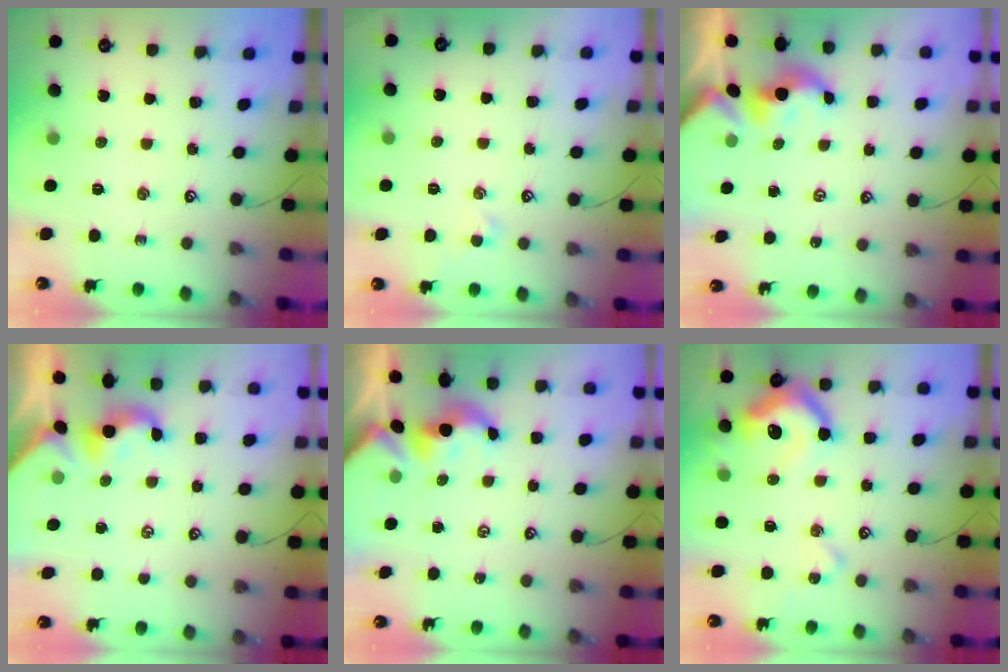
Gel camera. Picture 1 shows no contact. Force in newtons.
{"total": 0.8, "press": 0.7, "slide": 0.4}
{"total": 1.7, "press": 1.7, "slide": 0.2}
{"total": 2.1, "press": 2.0, "slide": 0.4}
{"total": 1.6, "press": 1.6, "slide": 0.1}
{"total": 13.0, "press": 12.9, "slide": 1.6}